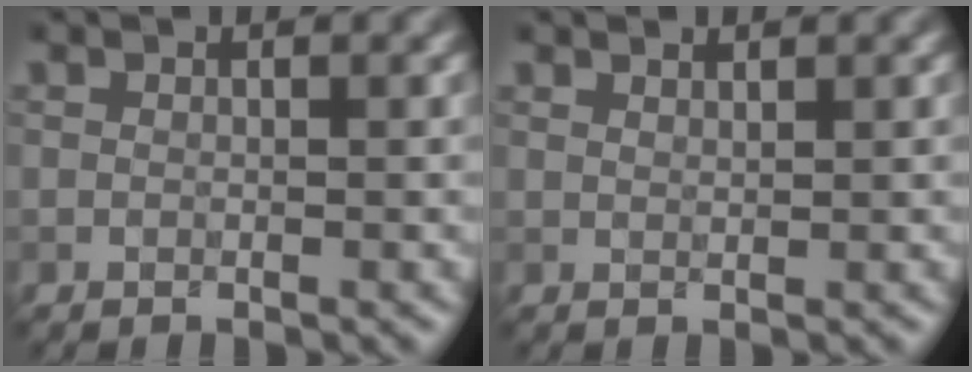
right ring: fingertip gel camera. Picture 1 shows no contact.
{"total": 0.5, "force": [0.5, 0.0, -0.2], "torque": [0.012, 0.000, 0.011]}